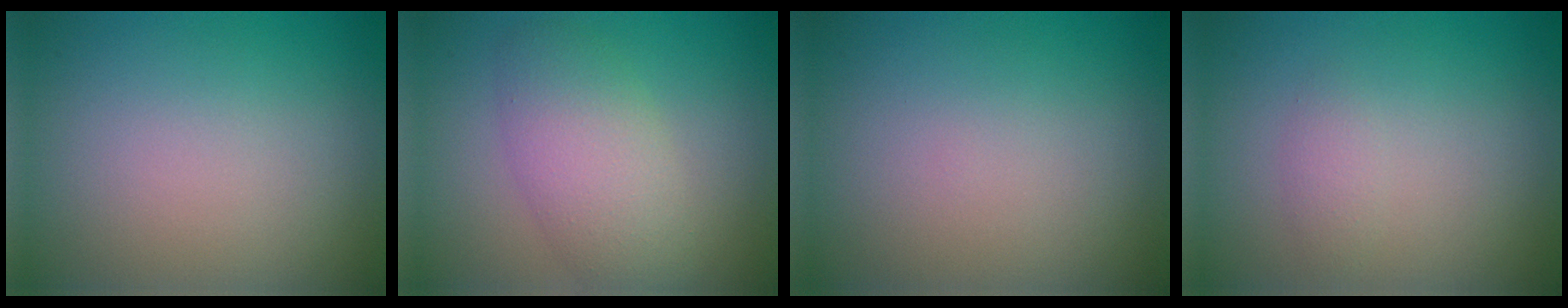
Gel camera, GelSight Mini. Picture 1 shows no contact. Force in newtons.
{"total": 4.9, "press": 4.9, "slide": 0.2}
{"total": 0.0}
{"total": 1.1, "press": 1.1, "slide": 0.0}